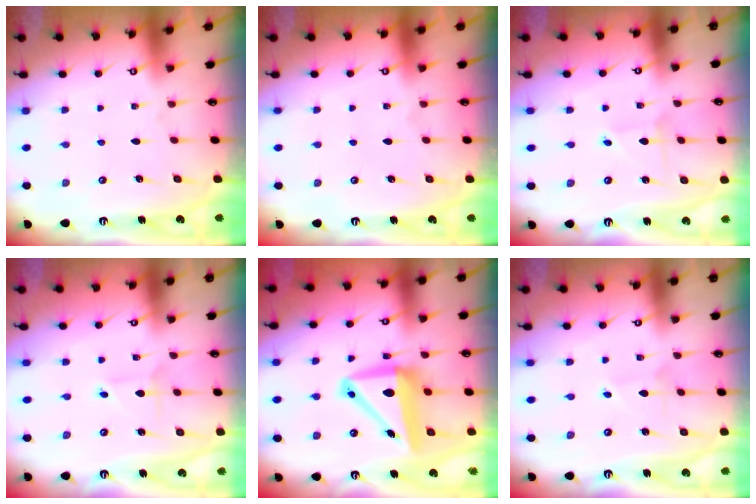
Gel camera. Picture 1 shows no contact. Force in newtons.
{"total": 0.0}
{"total": 2.3, "press": 2.3, "slide": 0.2}
{"total": 2.0, "press": 2.0, "slide": 0.3}
{"total": 11.9, "press": 11.7, "slide": 2.3}
{"total": 2.2, "press": 2.1, "slide": 0.3}